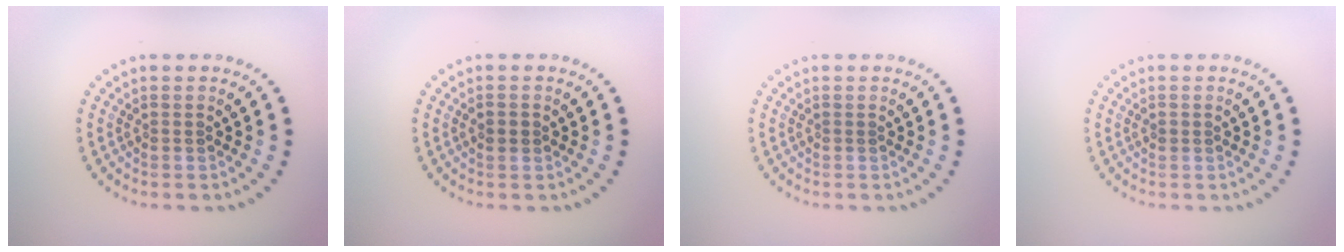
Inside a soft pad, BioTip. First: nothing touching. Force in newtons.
{"total": 1.5, "press": 1.5, "slide": 0.1}
{"total": 0.0}
{"total": 0.6, "press": 0.6, "slide": 0.1}